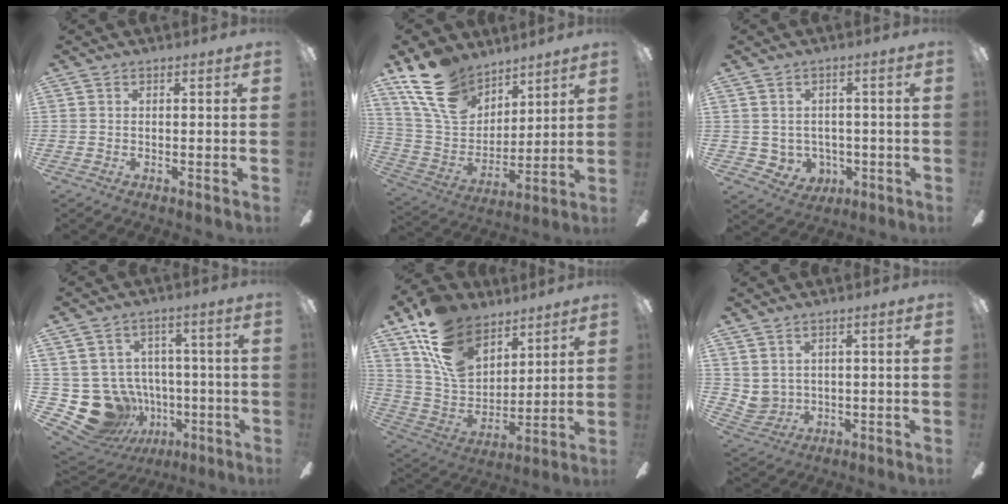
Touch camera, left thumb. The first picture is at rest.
{"total": 18.5, "force": [12.5, 10.9, 8.2], "torque": [-0.175, -0.055, 0.240]}
{"total": 4.6, "force": [0.8, 4.4, 0.9], "torque": [-0.039, -0.005, 0.019]}
{"total": 15.1, "force": [-4.3, 13.3, 5.7], "torque": [-0.145, 0.016, -0.048]}
{"total": 17.8, "force": [11.3, 11.0, 8.2], "torque": [-0.169, -0.050, 0.219]}
{"total": 3.6, "force": [2.5, 2.5, 0.2], "torque": [-0.017, -0.012, 0.050]}